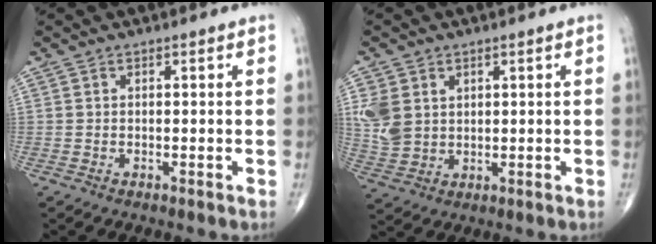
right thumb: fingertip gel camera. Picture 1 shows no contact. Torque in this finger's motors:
{"motor_torque": [0.05, 0.11, 0.59, 0.39, 0.06]}